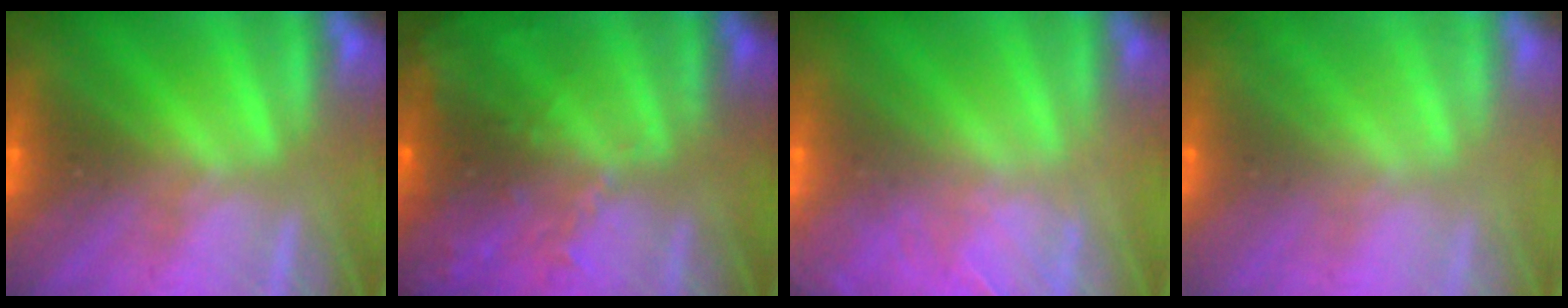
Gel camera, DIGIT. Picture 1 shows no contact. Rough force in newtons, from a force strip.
{"total": 9.4}
{"total": 8.5}
{"total": 7.5}